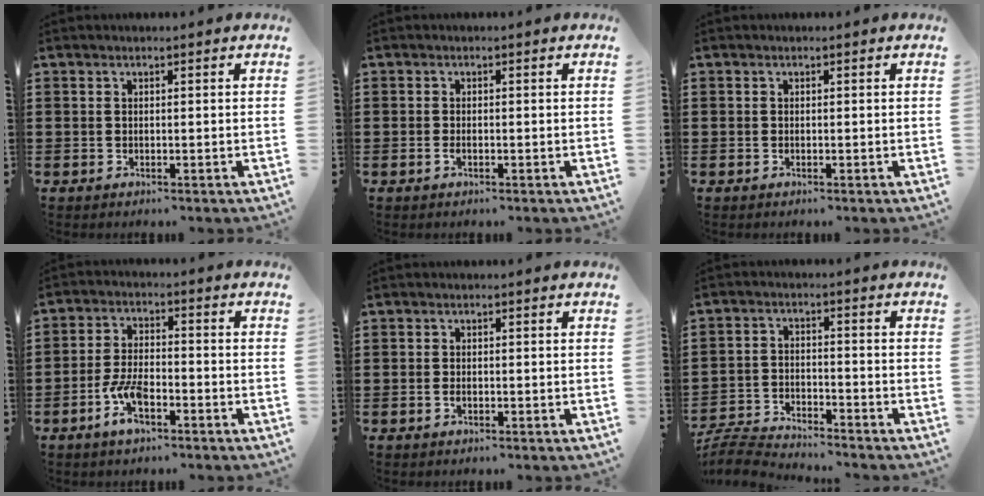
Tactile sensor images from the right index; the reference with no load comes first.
{"total": 0.9, "force": [-0.4, 0.4, 0.8], "torque": [-0.016, -0.004, -0.006]}
{"total": 0.0}
{"total": 6.1, "force": [-3.1, 2.4, 4.6], "torque": [-0.113, -0.005, -0.062]}
{"total": 0.9, "force": [-0.3, 0.5, 0.7], "torque": [-0.015, -0.002, -0.005]}
{"total": 4.9, "force": [-4.9, 0.3, 0.6], "torque": [-0.033, -0.003, -0.104]}